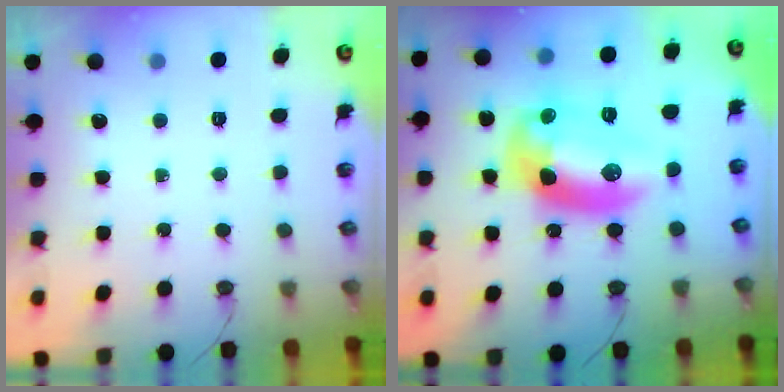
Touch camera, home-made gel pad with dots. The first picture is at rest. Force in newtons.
{"total": 15.6, "press": 15.5, "slide": 1.4}